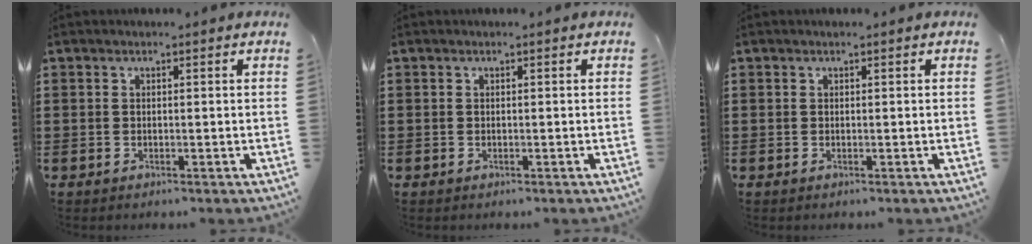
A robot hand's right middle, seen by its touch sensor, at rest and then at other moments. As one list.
[{"total": 0.0}, {"total": 0.0}]